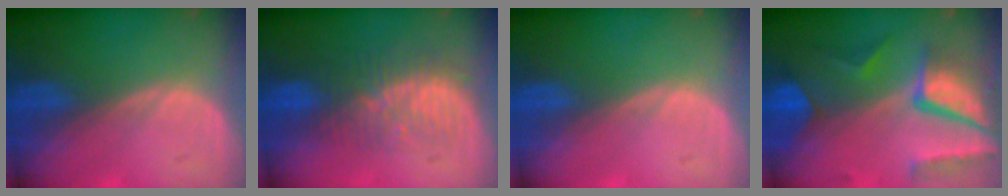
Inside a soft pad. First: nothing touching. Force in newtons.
{"total": 8.1, "press": 7.4, "slide": 3.3}
{"total": 0.0}
{"total": 10.4, "press": 8.8, "slide": 5.5}